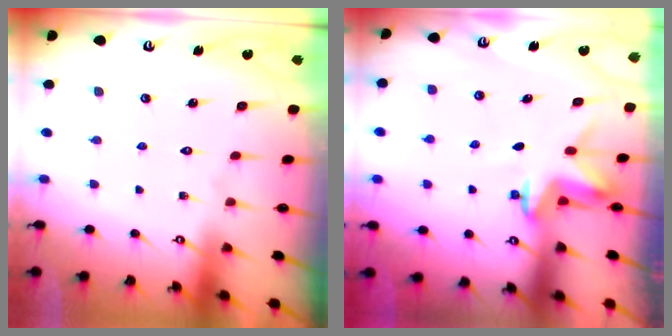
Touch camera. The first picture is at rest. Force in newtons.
{"total": 3.4, "press": 3.4, "slide": 0.2}